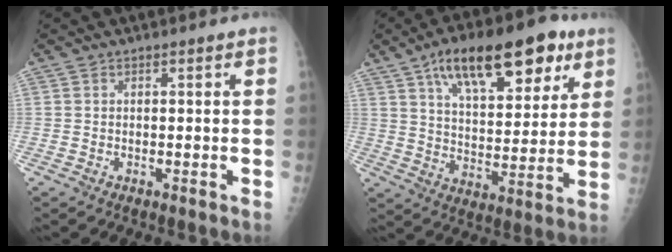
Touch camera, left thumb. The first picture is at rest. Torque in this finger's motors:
{"motor_torque": [0.55, 0.76, 0.94, -0.73, 0.16]}